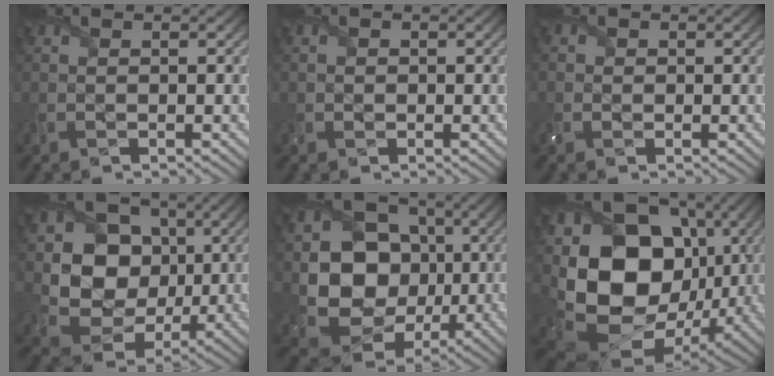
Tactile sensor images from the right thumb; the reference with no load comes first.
{"total": 0.9, "force": [-0.1, 0.8, 0.2], "torque": [-0.004, -0.005, -0.001]}
{"total": 1.5, "force": [-0.2, 1.5, 0.3], "torque": [-0.009, -0.001, -0.007]}
{"total": 12.0, "force": [1.5, 10.4, 5.8], "torque": [-0.128, -0.007, 0.016]}
{"total": 14.0, "force": [-0.2, 12.1, 7.0], "torque": [-0.154, -0.036, -0.007]}
{"total": 19.5, "force": [0.8, 15.5, 11.9], "torque": [-0.269, -0.044, 0.040]}